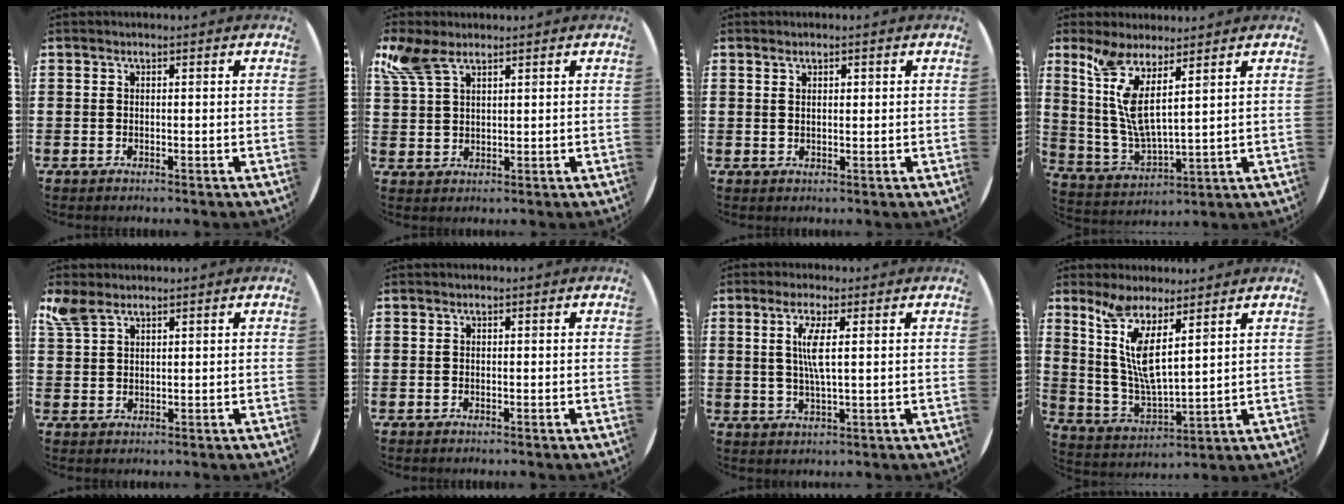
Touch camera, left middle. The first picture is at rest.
{"total": 4.8, "force": [3.3, 2.2, 2.8], "torque": [-0.065, 0.000, 0.063]}
{"total": 0.9, "force": [0.5, 0.3, 0.7], "torque": [-0.014, 0.003, 0.010]}
{"total": 6.1, "force": [3.9, 0.8, 4.6], "torque": [-0.114, -0.030, 0.065]}
{"total": 2.9, "force": [2.2, 1.3, 1.3], "torque": [-0.031, 0.001, 0.044]}
{"total": 0.0}
{"total": 4.5, "force": [1.4, 0.5, 4.3], "torque": [-0.088, 0.002, 0.020]}
{"total": 7.4, "force": [5.0, 1.1, 5.3], "torque": [-0.127, -0.032, 0.085]}